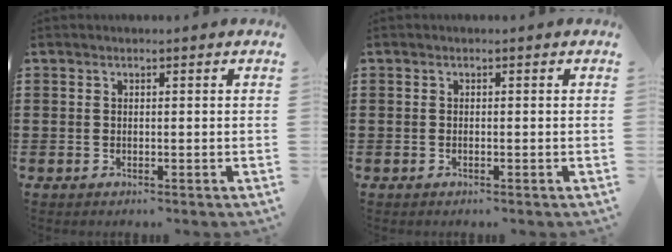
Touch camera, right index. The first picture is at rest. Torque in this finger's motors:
{"motor_torque": [0.11, 0.46, -0.01, 0.00]}